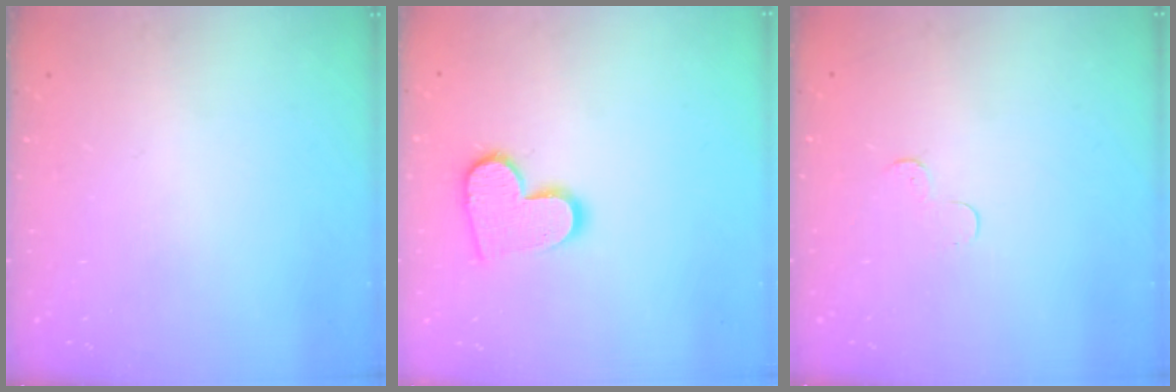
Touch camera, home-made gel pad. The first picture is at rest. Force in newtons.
{"total": 11.8, "press": 11.8, "slide": 0.8}
{"total": 3.2, "press": 3.2, "slide": 0.3}